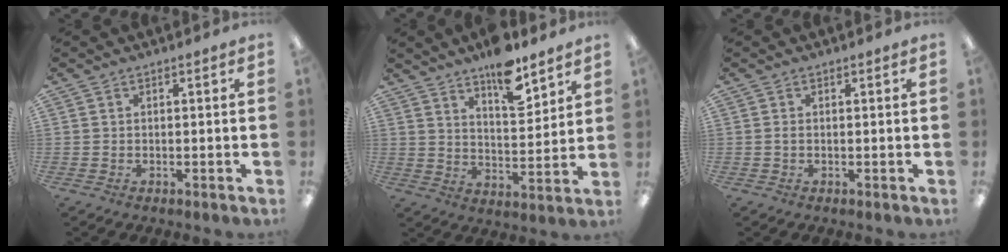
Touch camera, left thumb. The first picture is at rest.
{"total": 11.6, "force": [9.1, 3.7, 6.1], "torque": [-0.079, -0.061, 0.156]}
{"total": 0.6, "force": [0.0, 0.3, 0.5], "torque": [-0.010, 0.002, -0.001]}